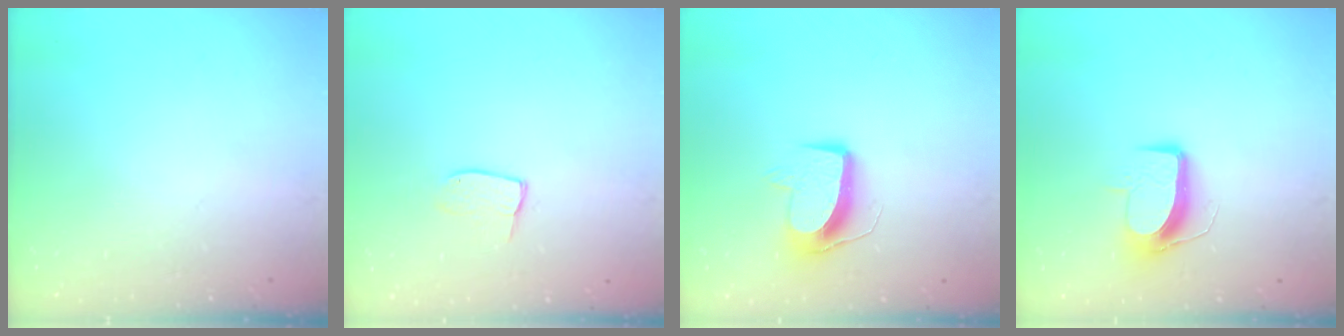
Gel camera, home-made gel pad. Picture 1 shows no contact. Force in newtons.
{"total": 6.1, "press": 6.1, "slide": 0.5}
{"total": 10.3, "press": 10.3, "slide": 0.7}
{"total": 9.9, "press": 9.9, "slide": 0.3}